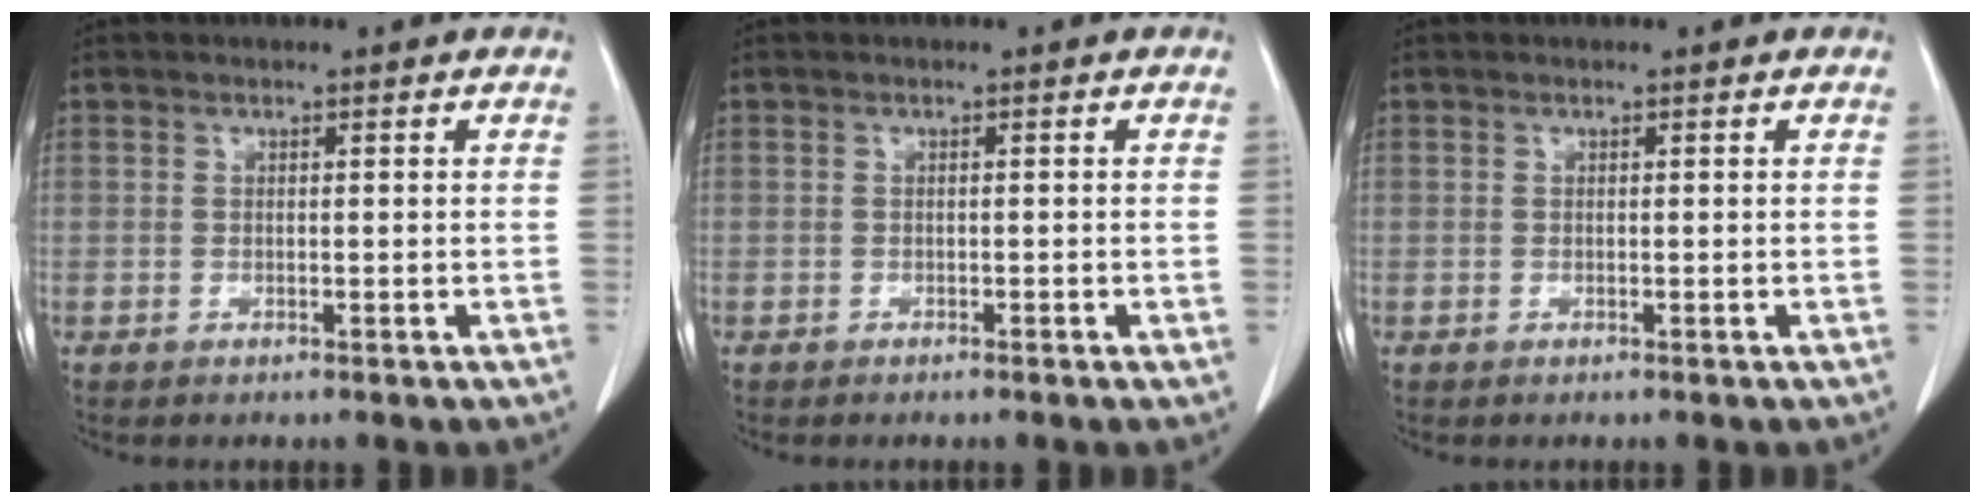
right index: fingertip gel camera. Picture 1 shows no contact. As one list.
[{"total": 0.5, "force": [-0.4, 0.1, 0.3], "torque": [-0.008, 0.001, -0.005]}, {"total": 0.0}]